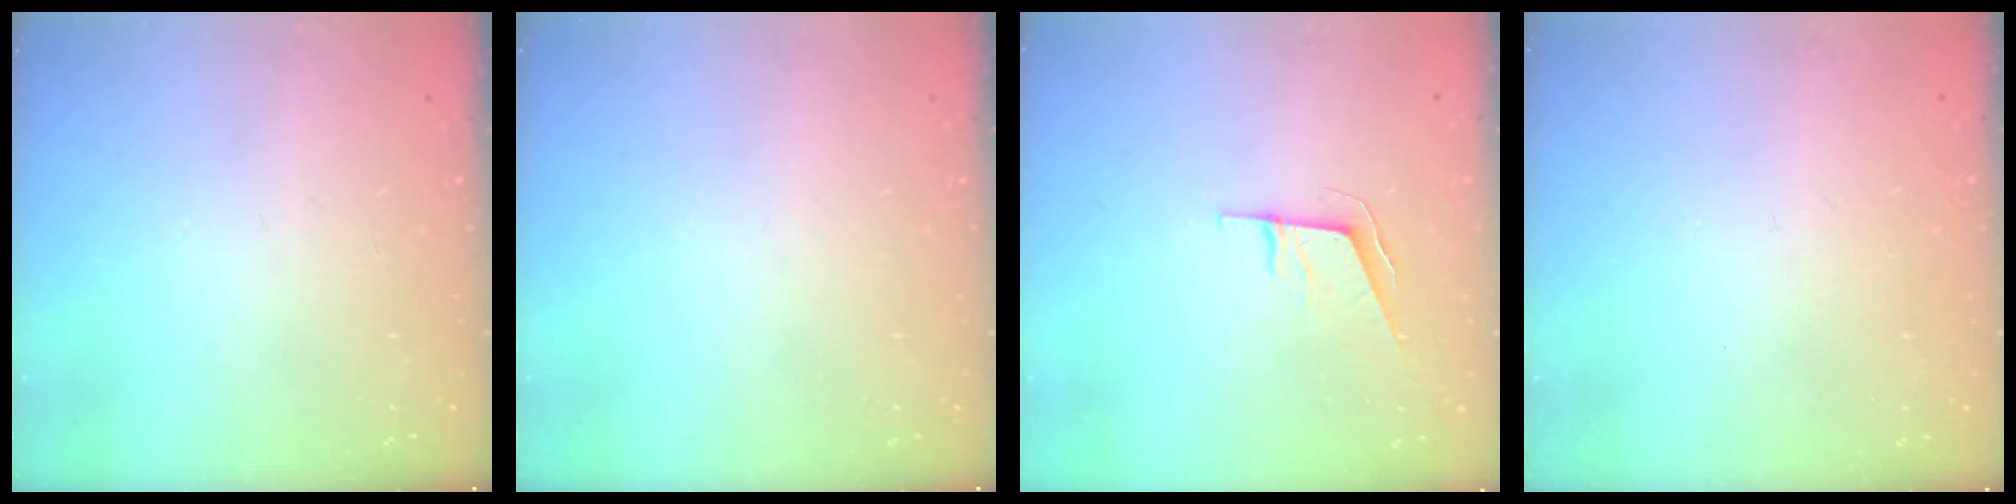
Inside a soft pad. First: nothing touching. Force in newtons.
{"total": 0.0}
{"total": 5.8, "press": 5.2, "slide": 2.6}
{"total": 1.6, "press": 1.6, "slide": 0.1}